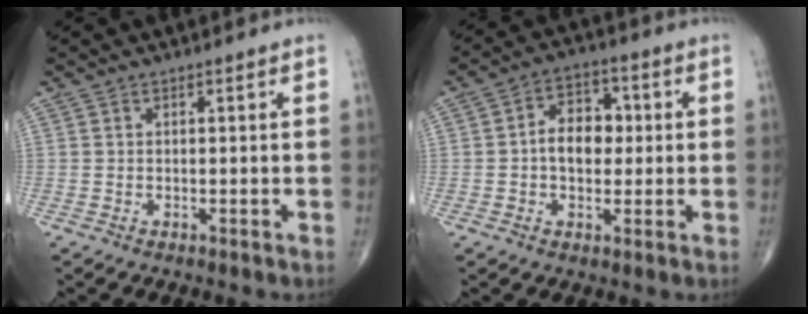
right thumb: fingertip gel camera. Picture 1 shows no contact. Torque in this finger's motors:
{"motor_torque": [0.15, 0.29, 0.77, 0.13, 0.05]}